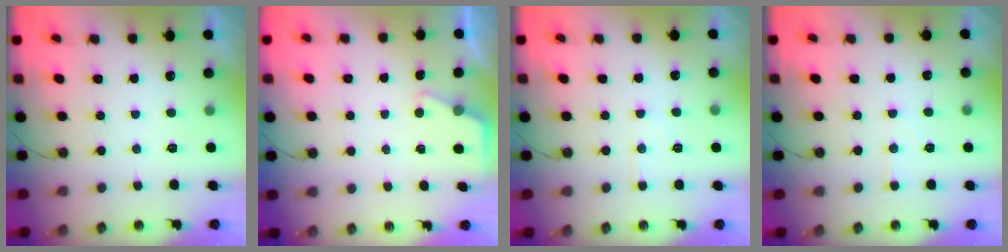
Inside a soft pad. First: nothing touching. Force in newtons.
{"total": 2.7, "press": 2.7, "slide": 0.4}
{"total": 6.1, "press": 6.0, "slide": 0.9}
{"total": 5.6, "press": 5.6, "slide": 0.8}